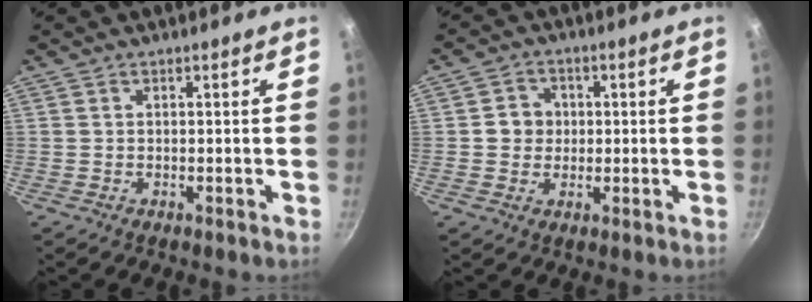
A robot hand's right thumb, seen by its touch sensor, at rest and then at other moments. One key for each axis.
{"total": 4.7, "fx": 0.2, "fy": 4.3, "fz": 1.7, "tx": 0.002, "ty": 0.005, "tz": -0.003}